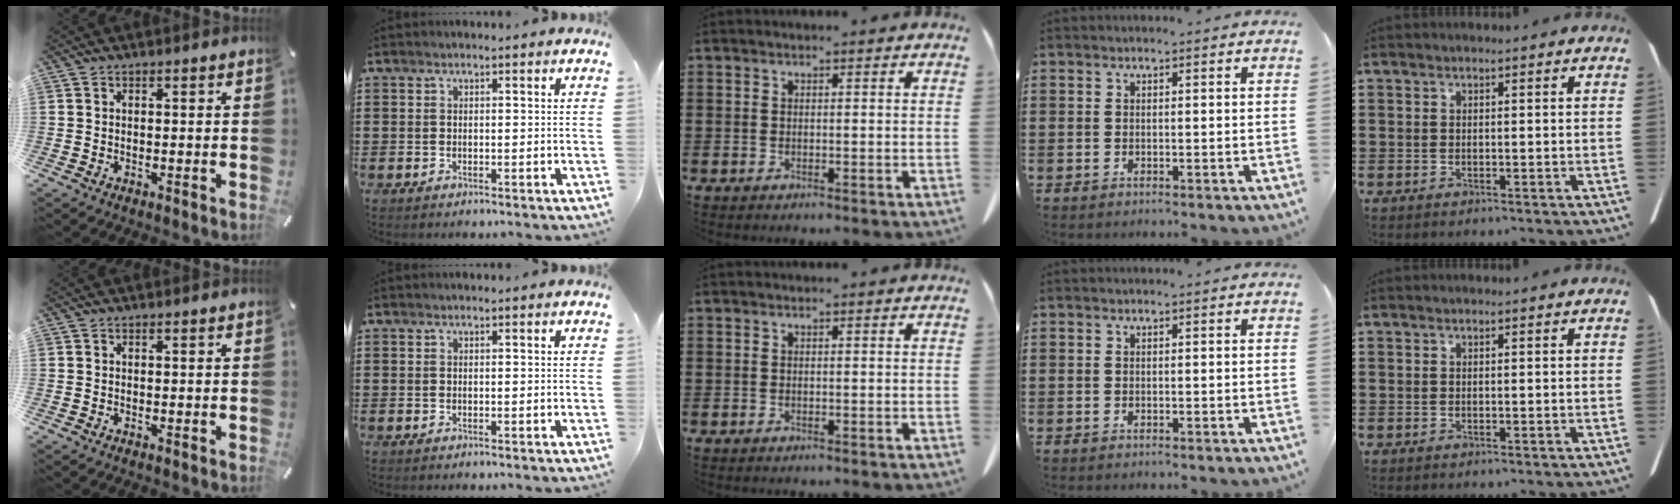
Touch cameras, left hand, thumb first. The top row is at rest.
{}